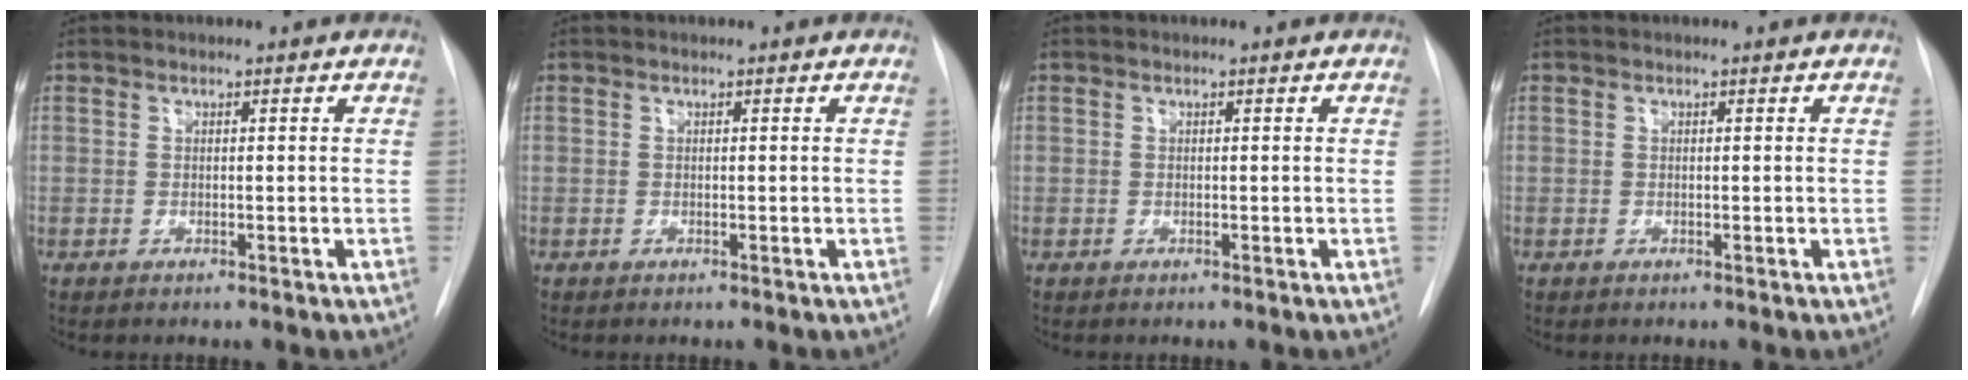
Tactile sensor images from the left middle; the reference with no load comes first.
{"total": 0.0}
{"total": 0.0}
{"total": 0.0}